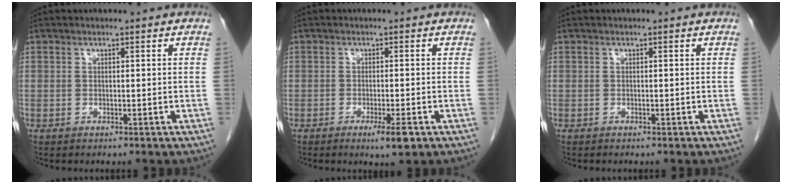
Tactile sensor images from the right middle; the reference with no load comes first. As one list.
[{"total": 3.3, "force": [-1.7, 0.3, 2.8], "torque": [-0.041, -0.006, -0.024]}, {"total": 0.0}]